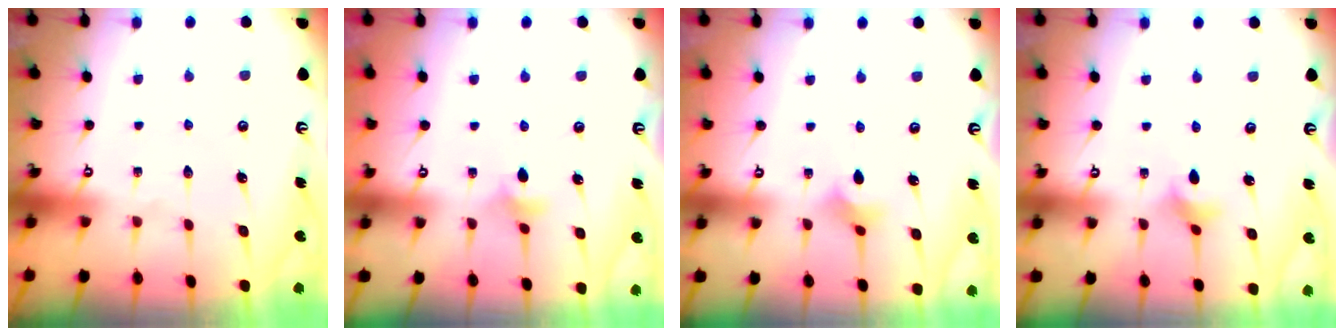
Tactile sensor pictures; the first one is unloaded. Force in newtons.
{"total": 4.2, "press": 4.1, "slide": 0.9}
{"total": 3.7, "press": 3.6, "slide": 0.8}
{"total": 3.0, "press": 2.9, "slide": 0.6}